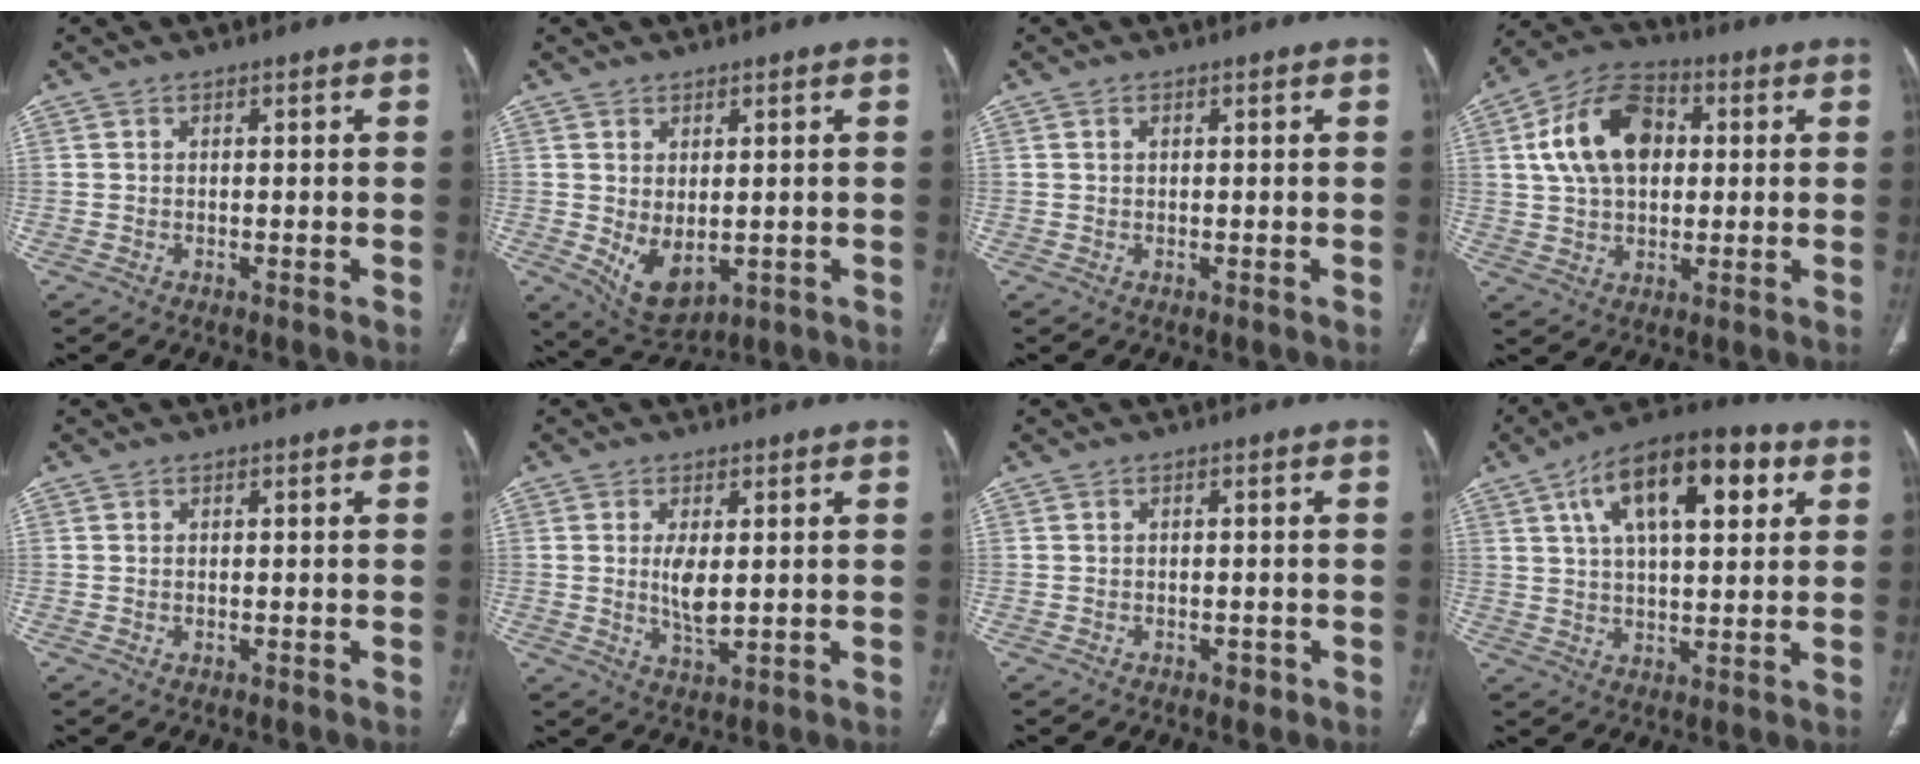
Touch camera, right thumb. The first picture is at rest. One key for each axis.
{"total": 7.2, "fx": -0.7, "fy": 4.1, "fz": 5.9, "tx": -0.089, "ty": -0.010, "tz": 0.012}
{"total": 0.6, "fx": 0.3, "fy": 0.3, "fz": 0.4, "tx": -0.009, "ty": 0.003, "tz": 0.005}
{"total": 15.2, "fx": 3.0, "fy": 10.0, "fz": 11.0, "tx": -0.178, "ty": 0.016, "tz": 0.046}
{"total": 0.0}
{"total": 5.2, "fx": 0.6, "fy": 2.2, "fz": 4.7, "tx": -0.091, "ty": -0.015, "tz": 0.016}
{"total": 1.3, "fx": -0.7, "fy": 0.9, "fz": 0.6, "tx": -0.005, "ty": 0.003, "tz": -0.008}
{"total": 18.3, "fx": 6.9, "fy": 8.1, "fz": 14.9, "tx": -0.217, "ty": 0.005, "tz": 0.106}